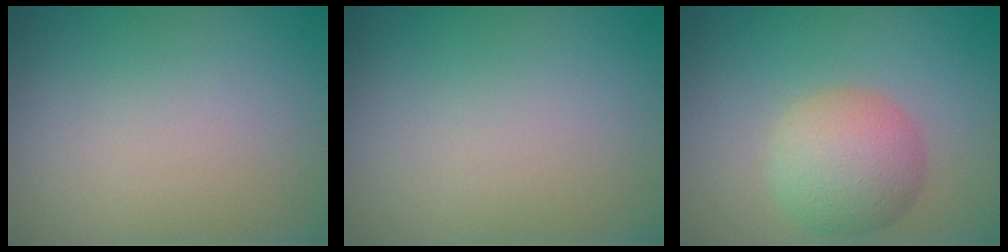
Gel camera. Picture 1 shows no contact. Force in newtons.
{"total": 0.0}
{"total": 4.6, "press": 4.6, "slide": 0.2}